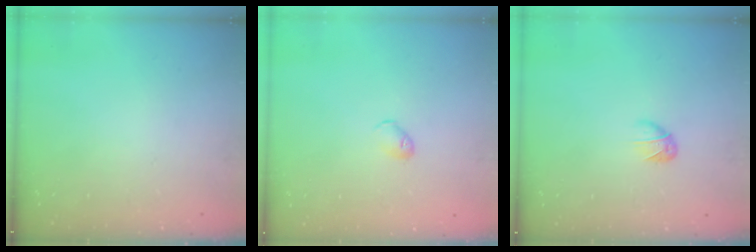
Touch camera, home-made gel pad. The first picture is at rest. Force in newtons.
{"total": 4.2, "press": 4.2, "slide": 0.8}
{"total": 3.7, "press": 3.6, "slide": 1.0}